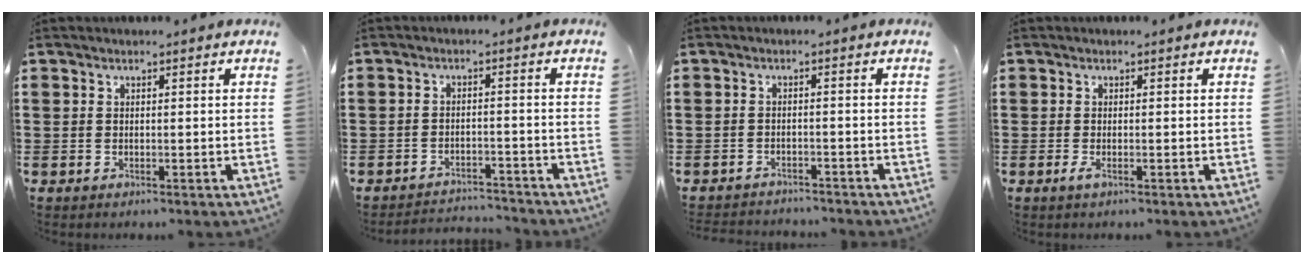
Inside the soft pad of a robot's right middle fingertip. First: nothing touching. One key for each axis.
{"total": 3.0, "fx": -3.0, "fy": 0.3, "fz": -0.1, "tx": -0.006, "ty": 0.000, "tz": -0.066}
{"total": 2.1, "fx": -2.1, "fy": 0.2, "fz": -0.1, "tx": -0.006, "ty": 0.000, "tz": -0.045}
{"total": 1.0, "fx": -0.3, "fy": 0.1, "fz": 1.0, "tx": -0.024, "ty": -0.005, "tz": -0.008}